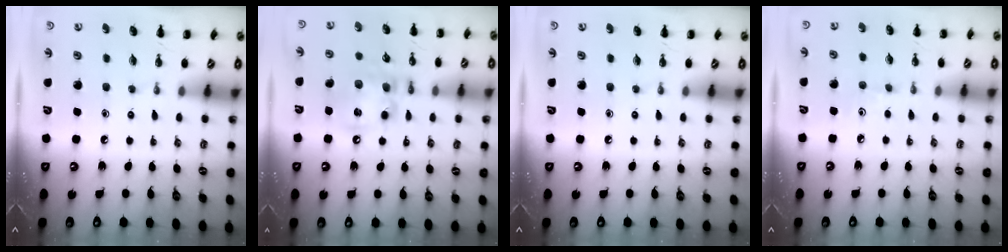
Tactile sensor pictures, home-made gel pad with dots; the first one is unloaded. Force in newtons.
{"total": 13.2, "press": 13.0, "slide": 2.1}
{"total": 0.0}
{"total": 2.7, "press": 2.5, "slide": 0.9}